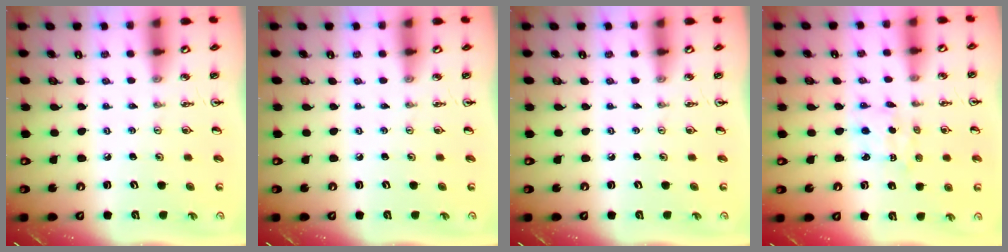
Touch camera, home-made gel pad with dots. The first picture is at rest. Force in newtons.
{"total": 0.0}
{"total": 0.0}
{"total": 2.1, "press": 2.0, "slide": 0.6}